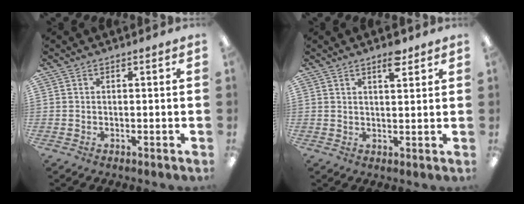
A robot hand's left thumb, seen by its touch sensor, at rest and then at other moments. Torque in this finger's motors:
{"motor_torque": [0.00, 0.00, -0.21, 0.09, 0.02]}